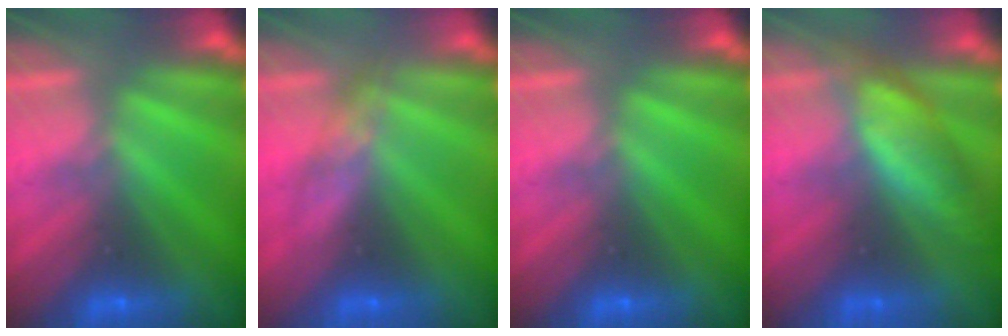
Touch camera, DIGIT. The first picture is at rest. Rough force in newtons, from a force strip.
{"total": 2.8}
{"total": 0.0}
{"total": 7.3}